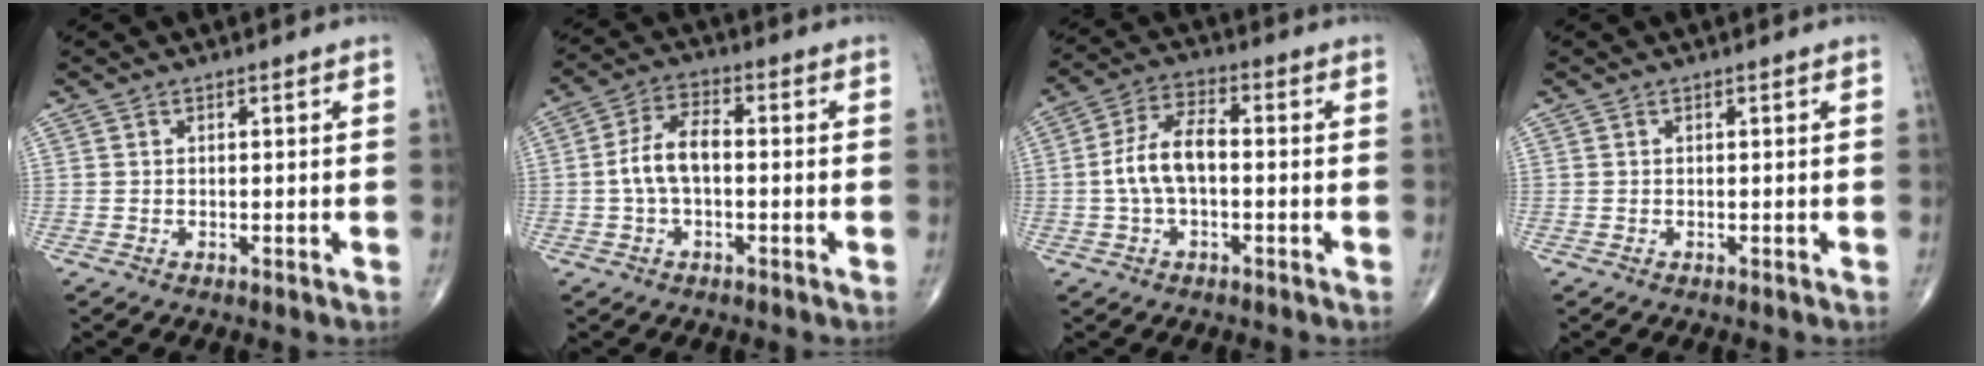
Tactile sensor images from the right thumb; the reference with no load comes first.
{"total": 7.3, "force": [-0.7, 3.8, 6.2], "torque": [-0.123, 0.025, -0.020]}
{"total": 8.5, "force": [-0.8, 4.3, 7.3], "torque": [-0.149, 0.028, -0.022]}
{"total": 0.0}